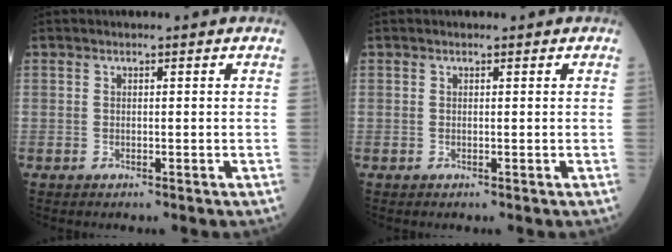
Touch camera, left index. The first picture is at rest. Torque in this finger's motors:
{"motor_torque": [0.14, -0.25, 0.06, 0.02]}